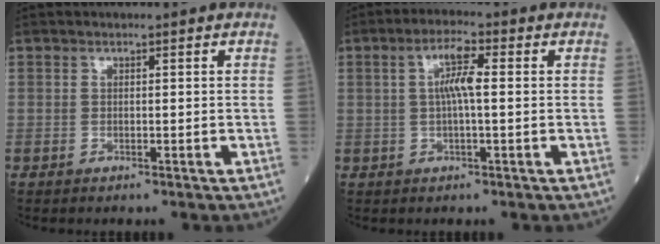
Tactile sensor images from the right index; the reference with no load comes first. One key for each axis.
{"total": 5.1, "fx": 0.8, "fy": 0.4, "fz": 5.0, "tx": -0.095, "ty": 0.009, "tz": 0.012}